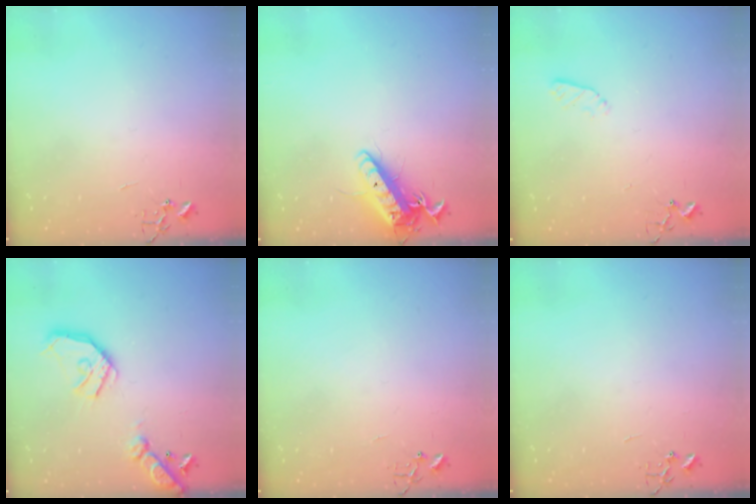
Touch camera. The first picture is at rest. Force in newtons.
{"total": 15.4, "press": 15.1, "slide": 2.8}
{"total": 3.5, "press": 3.4, "slide": 0.5}
{"total": 17.3, "press": 17.0, "slide": 2.8}
{"total": 4.9, "press": 4.8, "slide": 0.6}
{"total": 0.0}